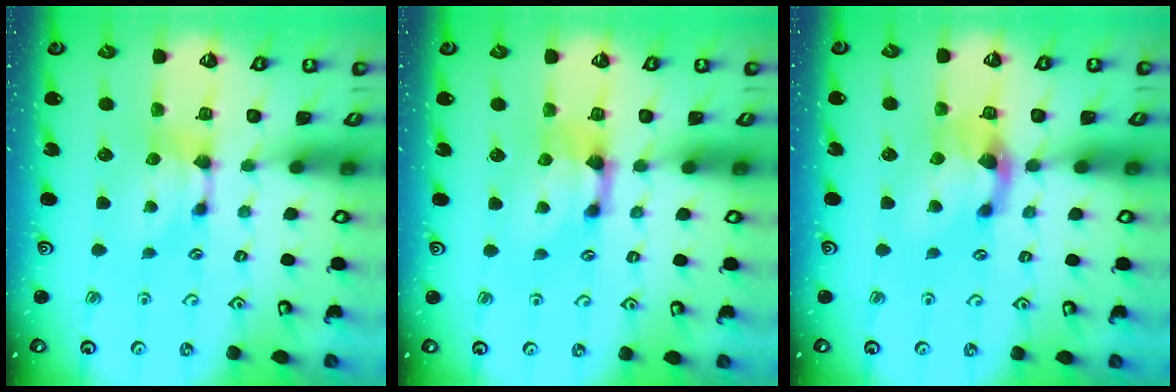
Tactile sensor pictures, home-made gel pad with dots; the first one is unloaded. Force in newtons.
{"total": 1.5, "press": 0.7, "slide": 1.4}
{"total": 2.9, "press": 2.2, "slide": 2.0}